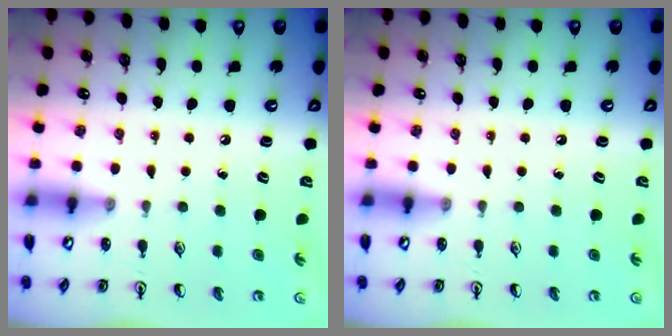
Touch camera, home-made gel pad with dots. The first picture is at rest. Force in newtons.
{"total": 0.0}